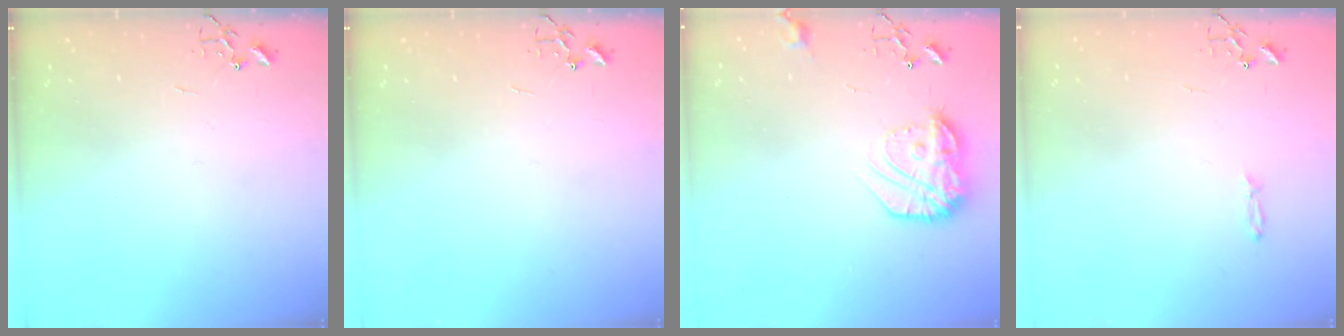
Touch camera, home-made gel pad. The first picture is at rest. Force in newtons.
{"total": 0.0}
{"total": 15.1, "press": 15.0, "slide": 1.0}
{"total": 3.4, "press": 3.4, "slide": 0.4}